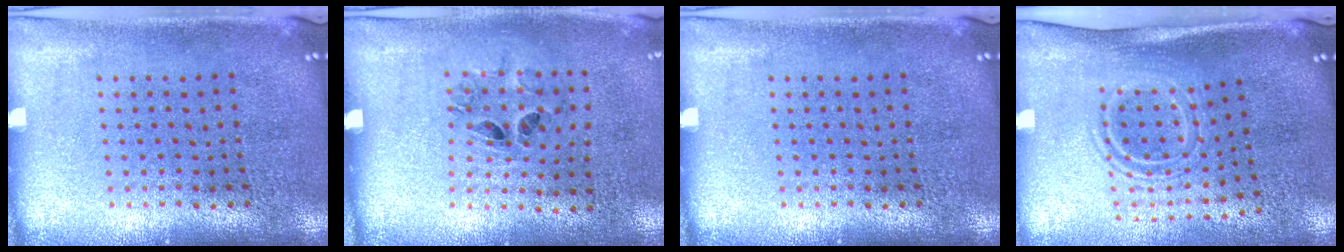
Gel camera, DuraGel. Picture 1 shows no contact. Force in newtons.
{"total": 1.3, "press": 0.7, "slide": 1.2}
{"total": 0.0}
{"total": 1.8, "press": 1.2, "slide": 1.3}